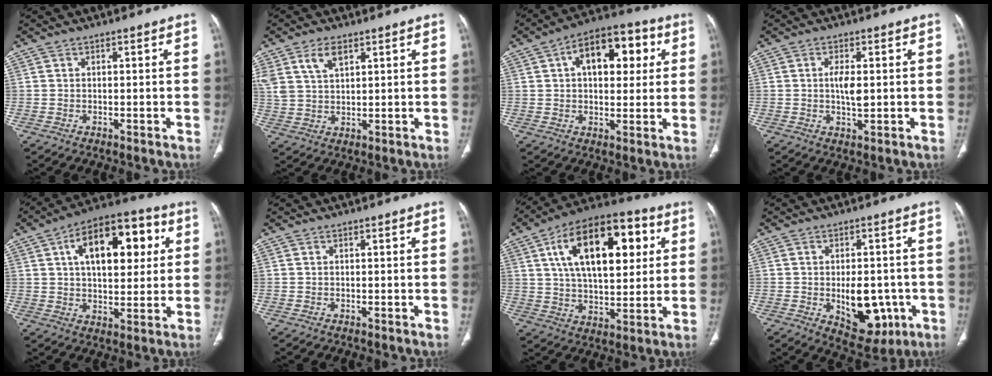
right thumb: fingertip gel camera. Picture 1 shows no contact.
{"total": 6.7, "force": [3.6, 3.6, 4.3], "torque": [-0.080, -0.010, 0.078]}
{"total": 14.9, "force": [4.3, 8.5, 11.5], "torque": [-0.132, 0.018, 0.060]}
{"total": 4.2, "force": [0.2, 1.7, 3.9], "torque": [-0.071, -0.005, 0.004]}
{"total": 18.6, "force": [5.4, 9.9, 14.8], "torque": [-0.183, 0.013, 0.078]}
{"total": 0.0}
{"total": 23.1, "force": [7.2, 11.6, 18.6], "torque": [-0.273, 0.002, 0.110]}
{"total": 11.8, "force": [-2.7, 7.0, 9.1], "torque": [-0.093, 0.007, -0.019]}